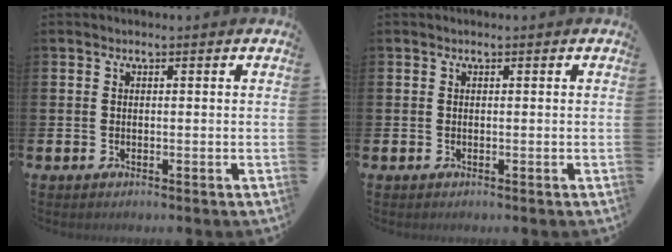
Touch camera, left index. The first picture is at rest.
{"total": 0.0}